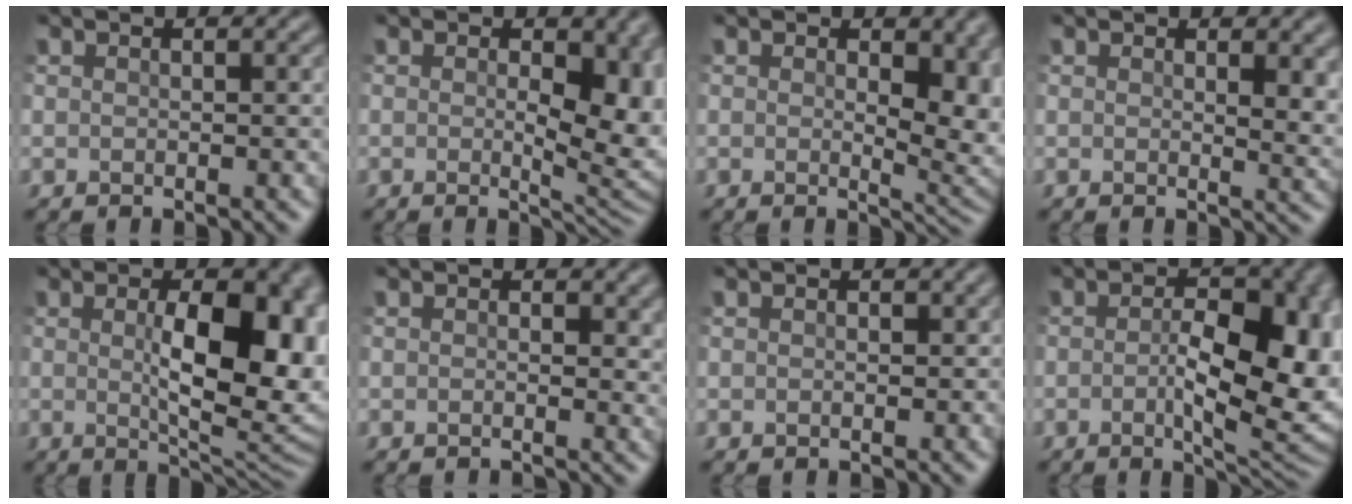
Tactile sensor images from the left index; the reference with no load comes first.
{"total": 6.7, "force": [-0.2, 3.0, 6.0], "torque": [-0.060, -0.009, 0.004]}
{"total": 6.4, "force": [0.4, 3.0, 5.6], "torque": [-0.048, -0.012, 0.016]}
{"total": 3.4, "force": [1.2, 1.3, 3.0], "torque": [-0.030, -0.003, 0.024]}
{"total": 11.3, "force": [0.6, 4.4, 10.4], "torque": [-0.126, -0.003, 0.018]}
{"total": 1.2, "force": [0.0, 0.5, 1.1], "torque": [-0.009, -0.001, -0.003]}
{"total": 0.0}
{"total": 10.3, "force": [-0.9, 4.9, 9.0], "torque": [-0.101, -0.003, -0.014]}